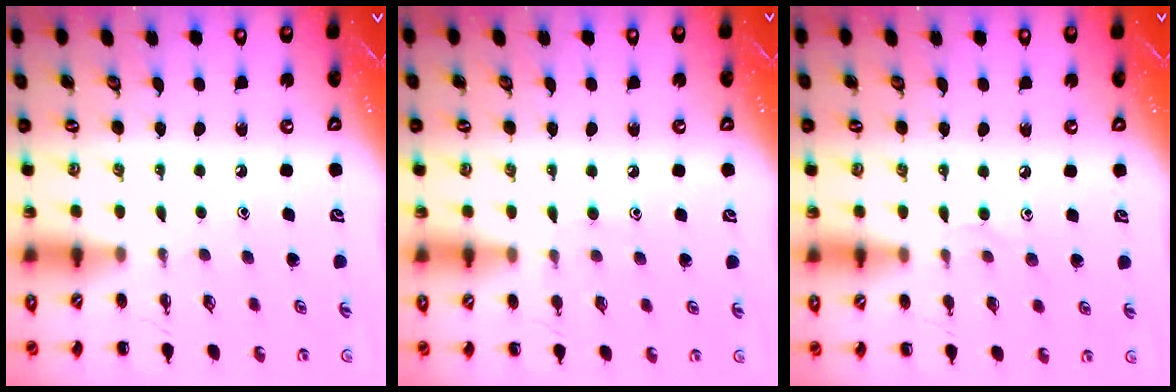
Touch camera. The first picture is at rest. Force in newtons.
{"total": 6.1, "press": 5.7, "slide": 2.1}
{"total": 4.7, "press": 4.4, "slide": 1.5}